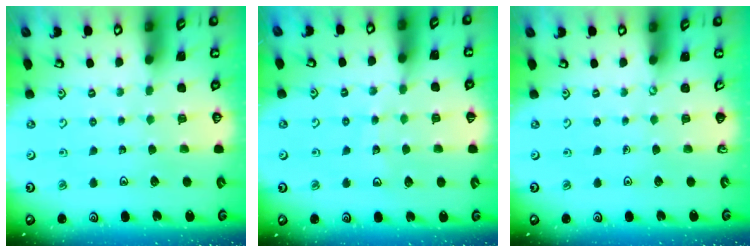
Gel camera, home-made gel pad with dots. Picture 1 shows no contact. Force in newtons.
{"total": 9.1, "press": 8.8, "slide": 2.1}
{"total": 0.0}